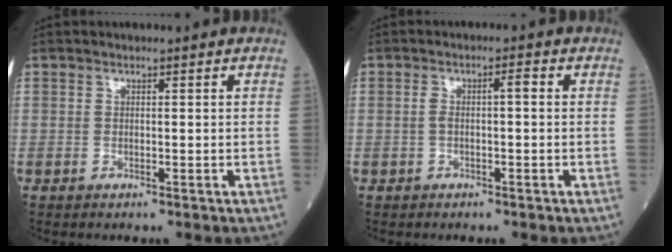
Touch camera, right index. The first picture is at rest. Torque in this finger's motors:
{"motor_torque": [0.37, -0.02, 0.20, 0.05]}